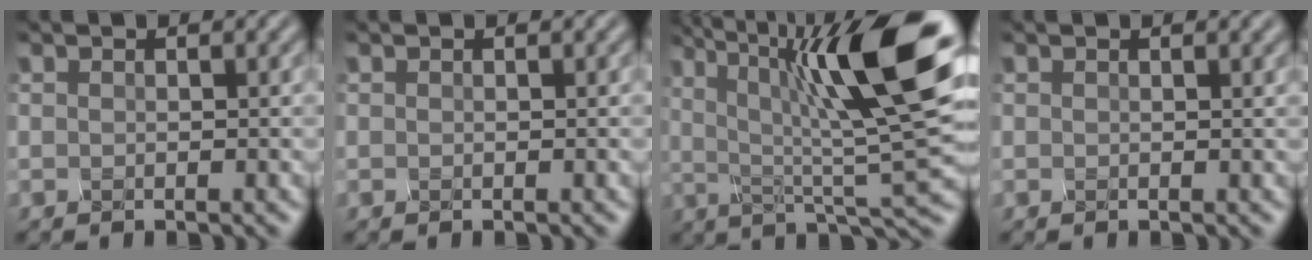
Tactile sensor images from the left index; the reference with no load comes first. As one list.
[{"total": 0.0}, {"total": 11.9, "force": [3.3, 2.0, 11.2], "torque": [-0.171, 0.010, 0.071]}, {"total": 1.5, "force": [0.6, 0.5, 1.2], "torque": [-0.011, 0.016, 0.004]}]